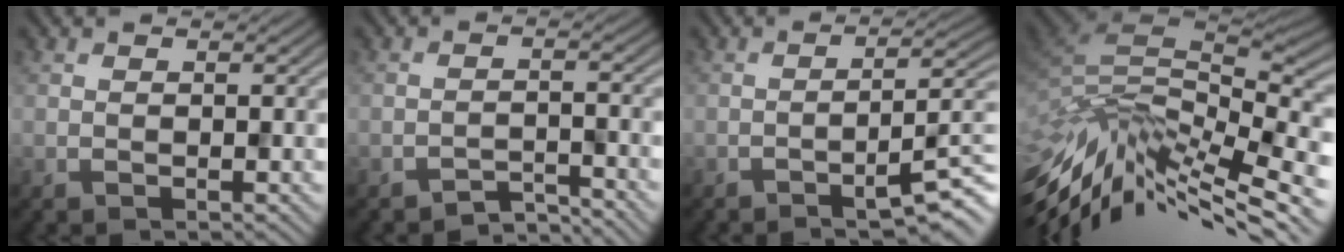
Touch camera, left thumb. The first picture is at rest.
{"total": 3.0, "force": [-3.0, -0.1, -0.1], "torque": [0.011, 0.008, -0.055]}
{"total": 6.2, "force": [-3.5, 0.7, 5.1], "torque": [-0.076, 0.010, -0.056]}
{"total": 12.7, "force": [-6.3, 5.8, 9.3], "torque": [-0.216, -0.010, -0.108]}